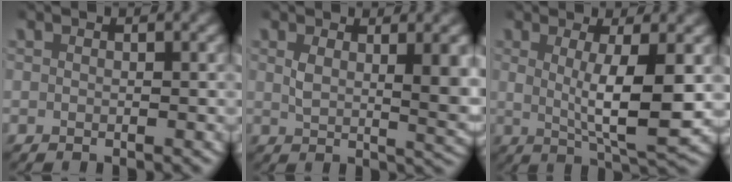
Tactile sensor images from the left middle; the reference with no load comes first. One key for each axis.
{"total": 4.3, "fx": 1.1, "fy": 1.2, "fz": 4.0, "tx": -0.047, "ty": -0.011, "tz": 0.024}
{"total": 6.4, "fx": 1.2, "fy": 1.4, "fz": 6.1, "tx": -0.093, "ty": -0.015, "tz": 0.025}